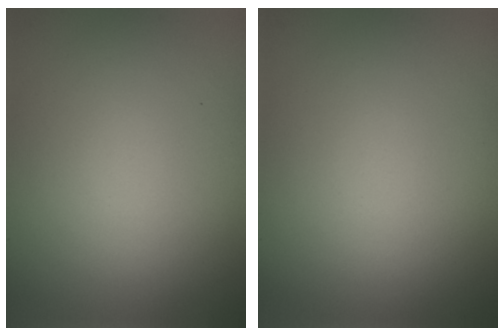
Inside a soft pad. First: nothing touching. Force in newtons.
{"total": 0.0}